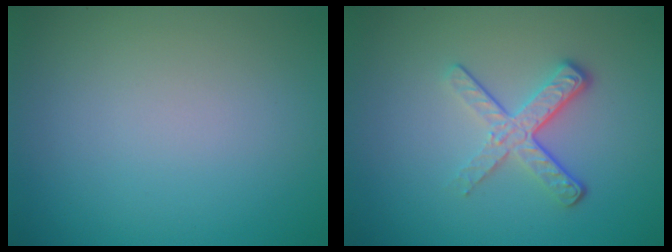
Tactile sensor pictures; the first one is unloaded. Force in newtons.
{"total": 3.7, "press": 2.5, "slide": 2.7}